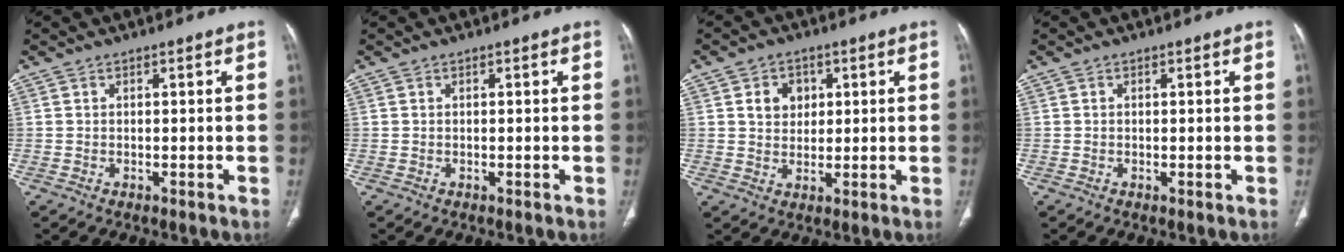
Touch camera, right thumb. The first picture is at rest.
{"total": 0.0}
{"total": 5.2, "force": [1.6, 4.3, 2.4], "torque": [-0.013, -0.005, 0.026]}
{"total": 0.0}